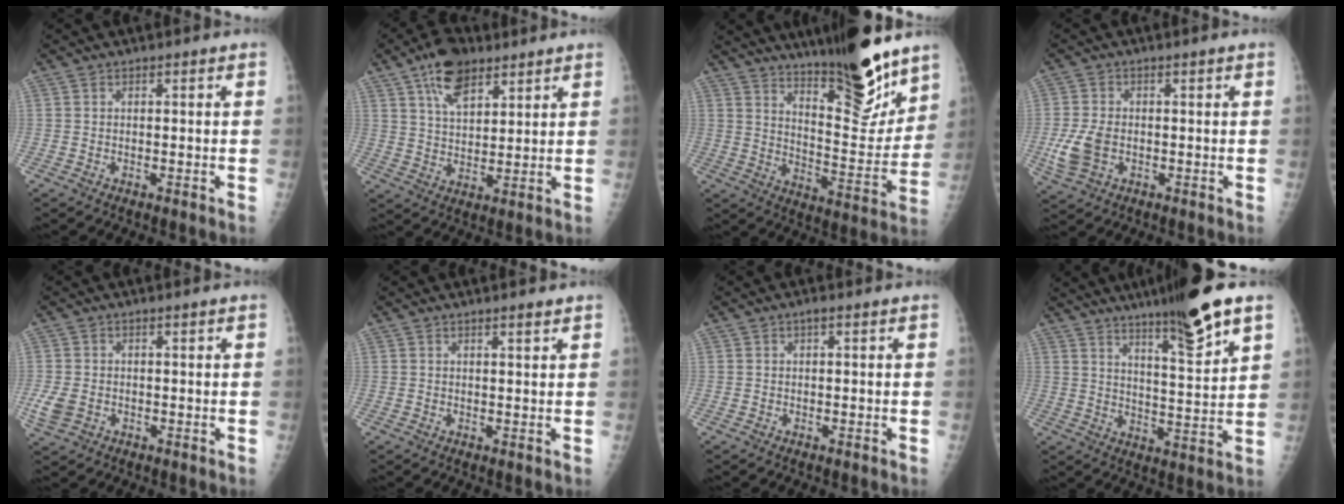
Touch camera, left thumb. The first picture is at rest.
{"total": 10.7, "force": [6.3, 7.1, 4.9], "torque": [-0.045, -0.027, 0.104]}
{"total": 20.1, "force": [15.1, 4.9, 12.3], "torque": [-0.142, -0.110, 0.238]}
{"total": 6.2, "force": [-1.1, 4.1, 4.5], "torque": [-0.104, -0.001, -0.017]}
{"total": 4.1, "force": [-0.8, 3.1, 2.7], "torque": [-0.067, 0.002, -0.010]}
{"total": 1.5, "force": [1.2, 0.1, 1.0], "torque": [-0.013, -0.007, 0.019]}
{"total": 0.8, "force": [0.3, 0.2, 0.7], "torque": [-0.014, 0.003, 0.002]}
{"total": 13.3, "force": [8.9, 1.3, 9.9], "torque": [-0.148, -0.050, 0.144]}